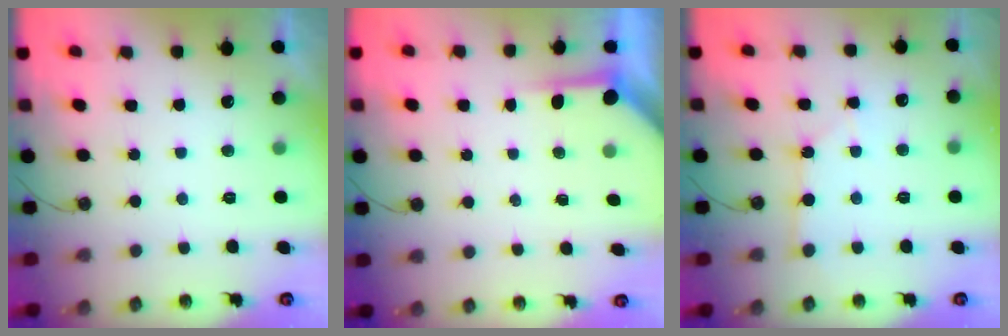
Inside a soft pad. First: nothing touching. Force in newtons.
{"total": 3.9, "press": 3.9, "slide": 0.3}
{"total": 2.3, "press": 2.2, "slide": 0.3}